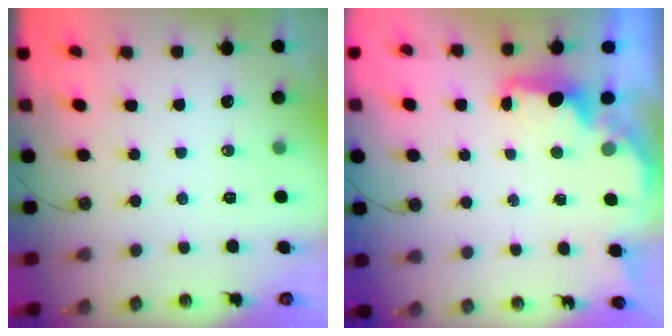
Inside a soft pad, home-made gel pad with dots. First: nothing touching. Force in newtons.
{"total": 2.5, "press": 2.3, "slide": 0.8}